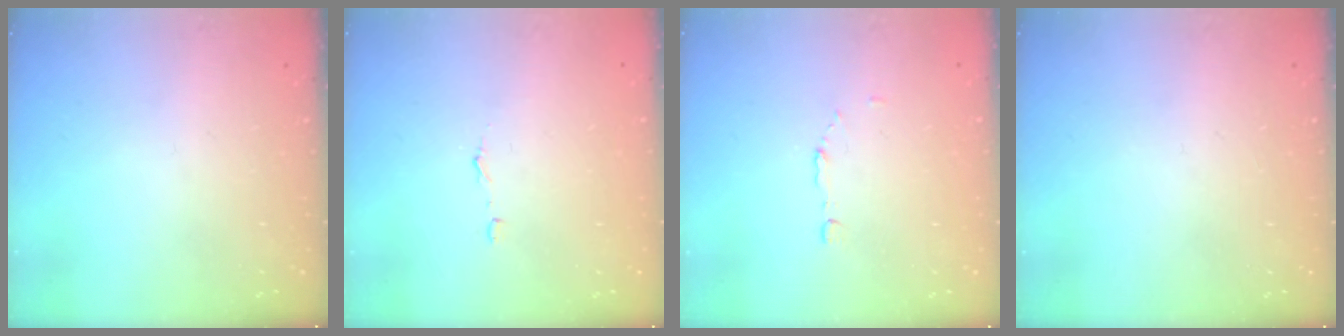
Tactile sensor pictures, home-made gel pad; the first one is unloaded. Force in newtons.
{"total": 2.9, "press": 2.9, "slide": 0.2}
{"total": 3.3, "press": 3.2, "slide": 0.8}
{"total": 0.0}